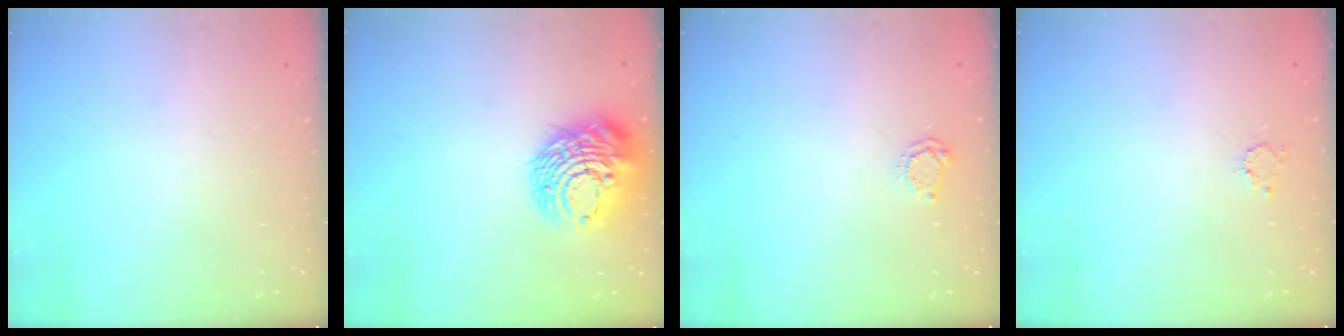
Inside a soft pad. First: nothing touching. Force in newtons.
{"total": 15.5, "press": 15.4, "slide": 1.6}
{"total": 4.4, "press": 4.3, "slide": 0.5}
{"total": 2.6, "press": 2.6, "slide": 0.4}